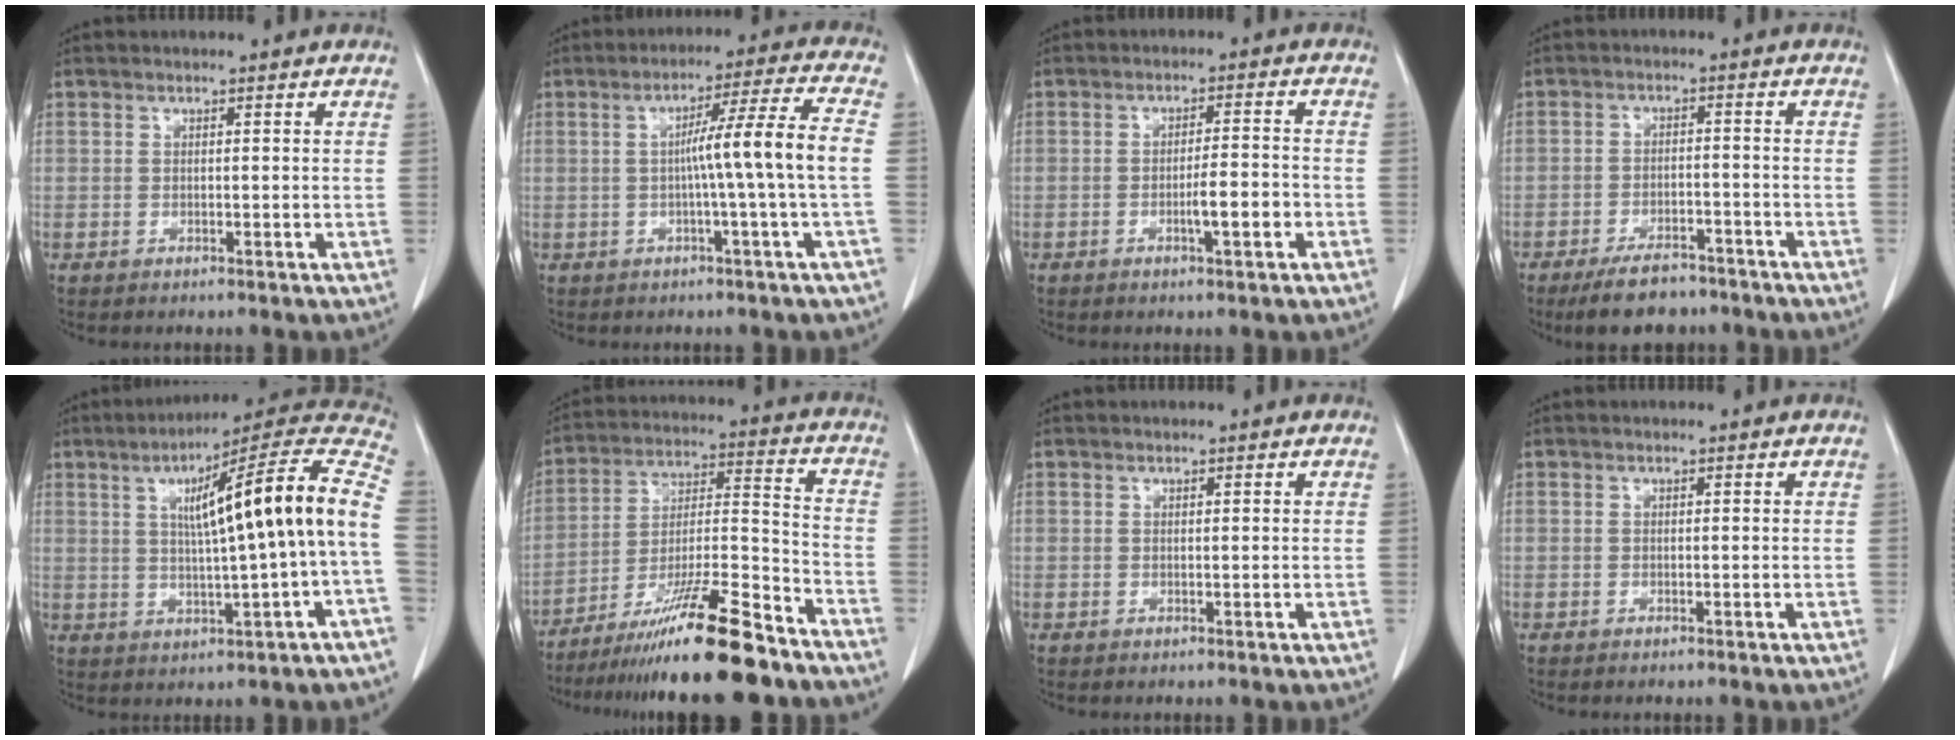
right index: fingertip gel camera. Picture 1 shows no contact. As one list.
[{"total": 9.2, "force": [-0.7, -2.0, 8.9], "torque": [-0.140, 0.014, -0.006]}, {"total": 4.5, "force": [-1.7, 0.5, 4.1], "torque": [-0.064, 0.000, -0.026]}, {"total": 7.4, "force": [-5.9, 2.9, 3.4], "torque": [-0.057, -0.003, -0.097]}, {"total": 19.4, "force": [1.6, 0.1, 19.3], "torque": [-0.257, 0.037, 0.017]}, {"total": 18.4, "force": [-14.6, 0.5, 11.2], "torque": [-0.199, -0.014, -0.246]}, {"total": 0.0}, {"total": 0.0}]